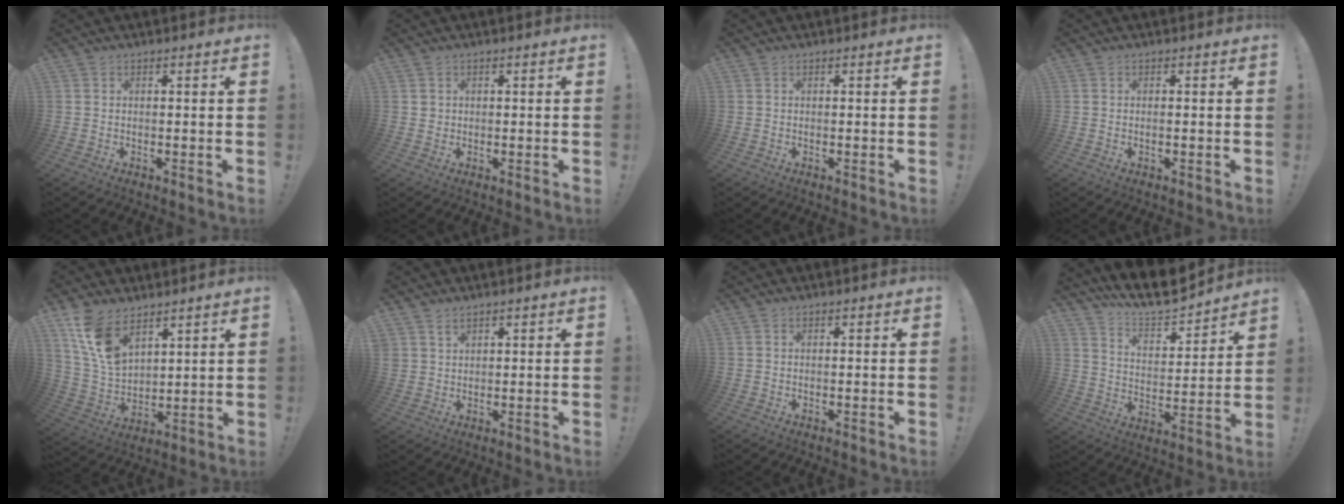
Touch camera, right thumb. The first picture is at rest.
{"total": 1.4, "force": [0.4, 1.3, 0.2], "torque": [0.003, 0.000, 0.008]}
{"total": 0.0}
{"total": 0.7, "force": [-0.3, 0.1, 0.6], "torque": [-0.007, -0.002, -0.007]}
{"total": 13.6, "force": [8.7, 7.8, 7.0], "torque": [-0.137, -0.046, 0.170]}
{"total": 2.4, "force": [2.0, 1.3, 0.7], "torque": [-0.005, -0.016, 0.036]}
{"total": 0.0}
{"total": 12.0, "force": [11.1, 2.9, 3.6], "torque": [-0.079, -0.096, 0.196]}